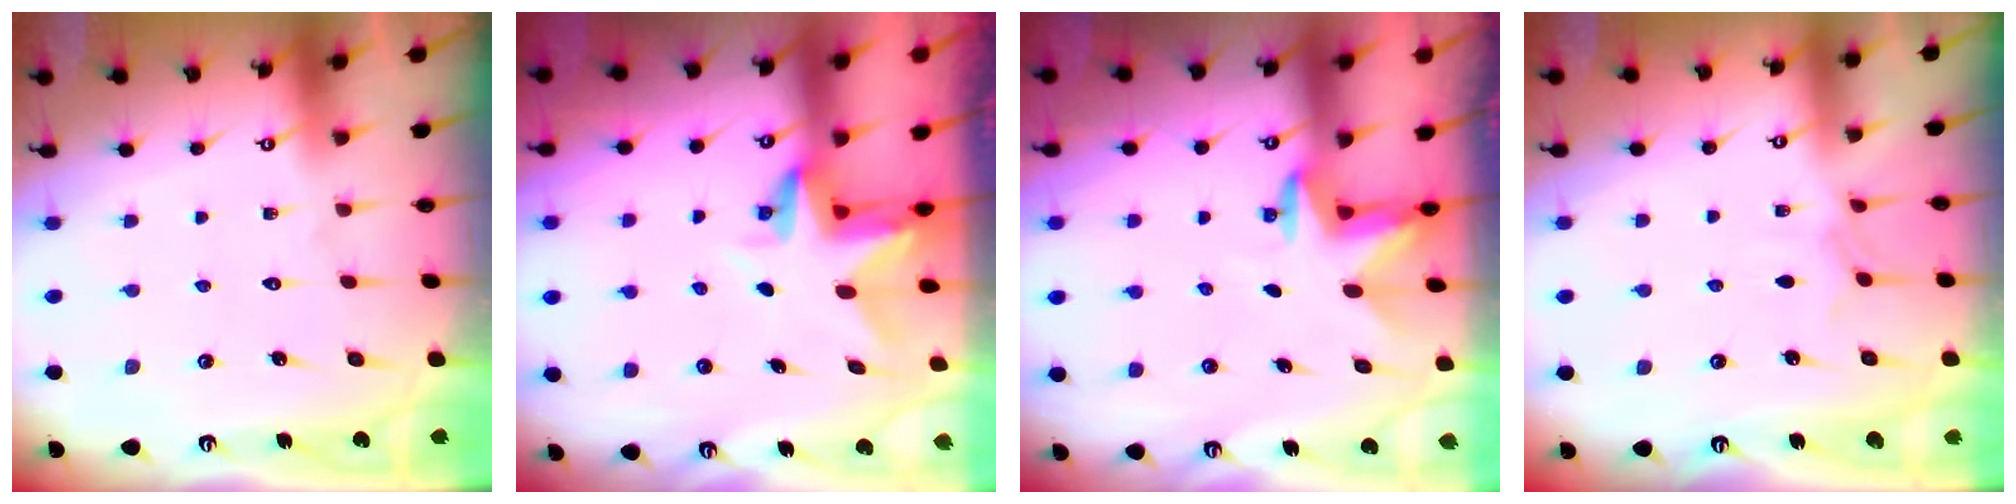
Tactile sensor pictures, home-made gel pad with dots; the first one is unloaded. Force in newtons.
{"total": 4.3, "press": 4.3, "slide": 0.1}
{"total": 2.9, "press": 2.8, "slide": 0.7}
{"total": 3.8, "press": 3.7, "slide": 0.5}